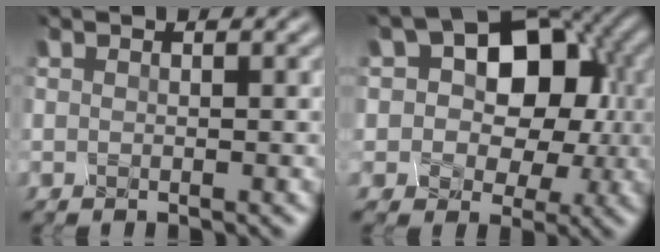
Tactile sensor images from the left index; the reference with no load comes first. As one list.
[{"total": 10.4, "force": [1.2, 7.5, 7.0], "torque": [-0.077, 0.019, -0.010]}]